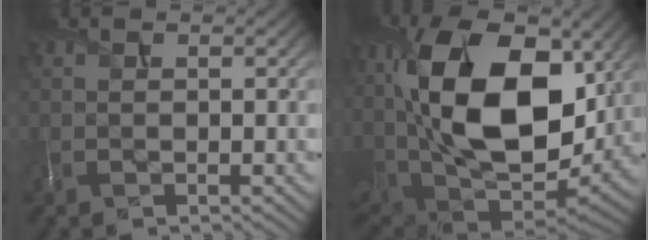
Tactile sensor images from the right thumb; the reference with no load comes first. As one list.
[{"total": 18.5, "force": [4.4, 11.0, 14.1], "torque": [-0.281, 0.000, 0.077]}]